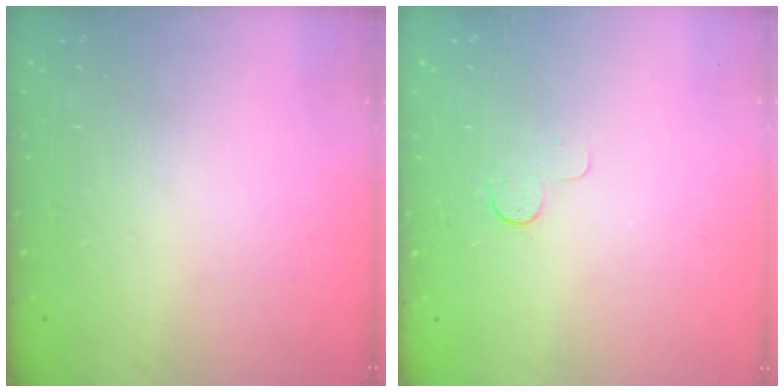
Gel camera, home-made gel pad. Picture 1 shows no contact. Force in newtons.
{"total": 3.8, "press": 3.8, "slide": 0.4}